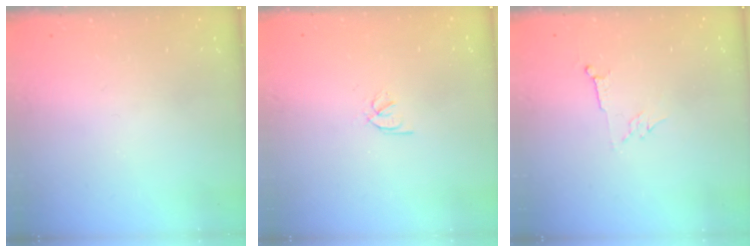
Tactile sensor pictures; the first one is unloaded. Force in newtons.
{"total": 2.1, "press": 2.1, "slide": 0.1}
{"total": 4.0, "press": 4.0, "slide": 0.7}